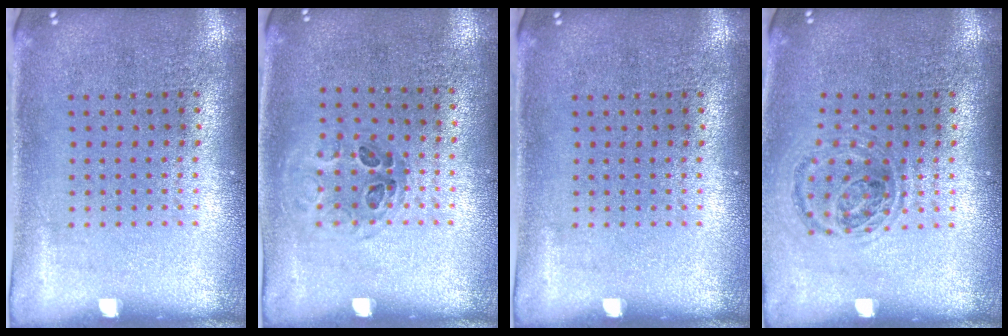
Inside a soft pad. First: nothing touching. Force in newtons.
{"total": 1.0, "press": 0.6, "slide": 0.7}
{"total": 0.0}
{"total": 0.9, "press": 0.9, "slide": 0.2}